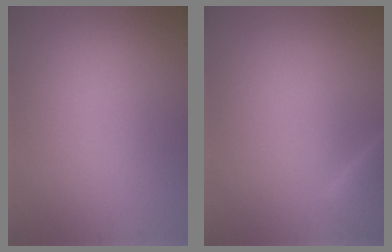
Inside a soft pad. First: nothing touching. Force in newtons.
{"total": 2.0, "press": 2.0, "slide": 0.1}